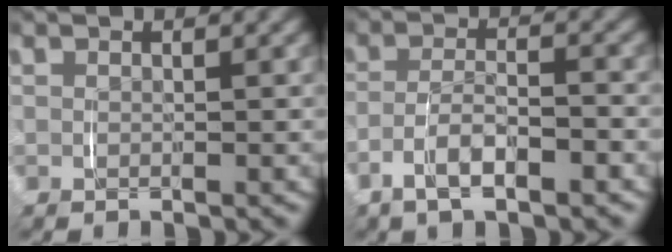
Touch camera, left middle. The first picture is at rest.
{"total": 3.6, "force": [-2.0, 1.4, 2.6], "torque": [-0.047, 0.003, -0.038]}